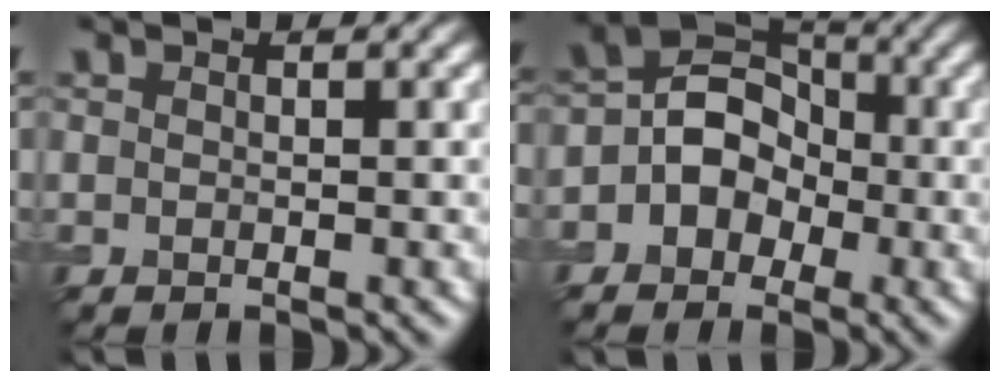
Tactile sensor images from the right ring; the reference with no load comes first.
{"total": 5.8, "force": [-0.8, 5.0, 2.8], "torque": [-0.012, 0.022, -0.034]}